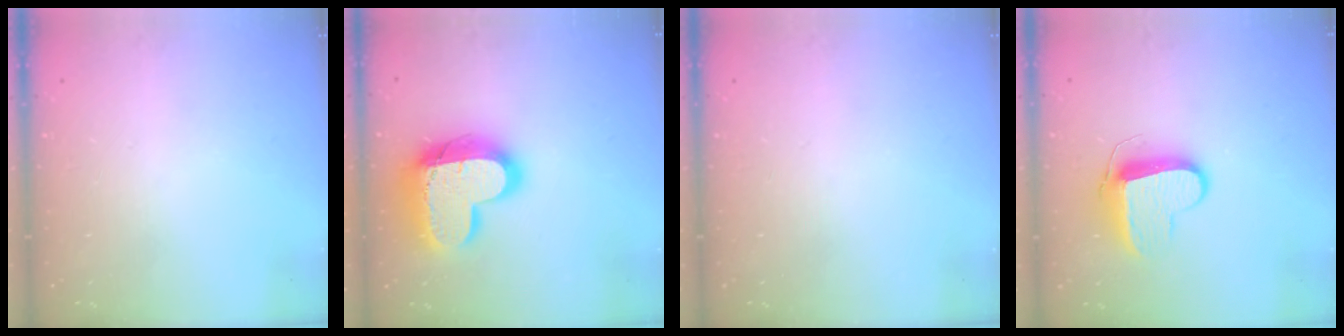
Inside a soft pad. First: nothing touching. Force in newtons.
{"total": 19.1, "press": 19.0, "slide": 1.5}
{"total": 0.0}
{"total": 10.1, "press": 10.1, "slide": 0.5}